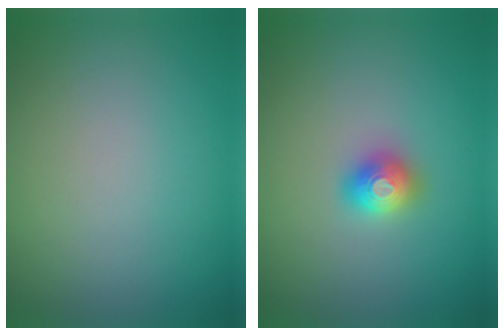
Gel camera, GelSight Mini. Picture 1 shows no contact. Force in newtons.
{"total": 2.0, "press": 2.0, "slide": 0.2}